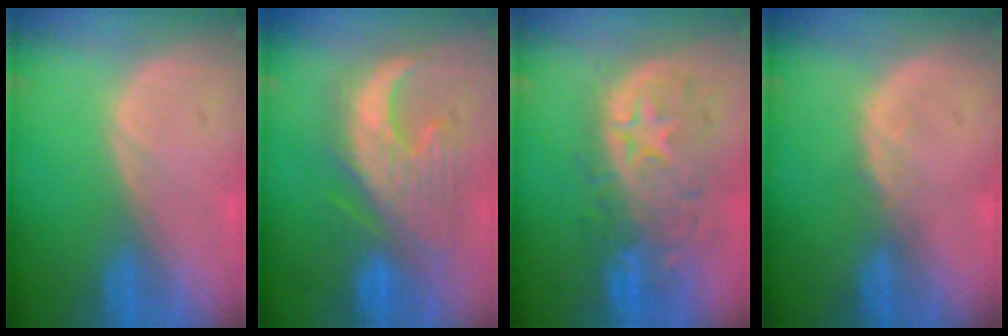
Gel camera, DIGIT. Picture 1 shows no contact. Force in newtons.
{"total": 10.0, "press": 9.8, "slide": 1.9}
{"total": 11.2, "press": 9.8, "slide": 5.3}
{"total": 1.1, "press": 1.1, "slide": 0.2}